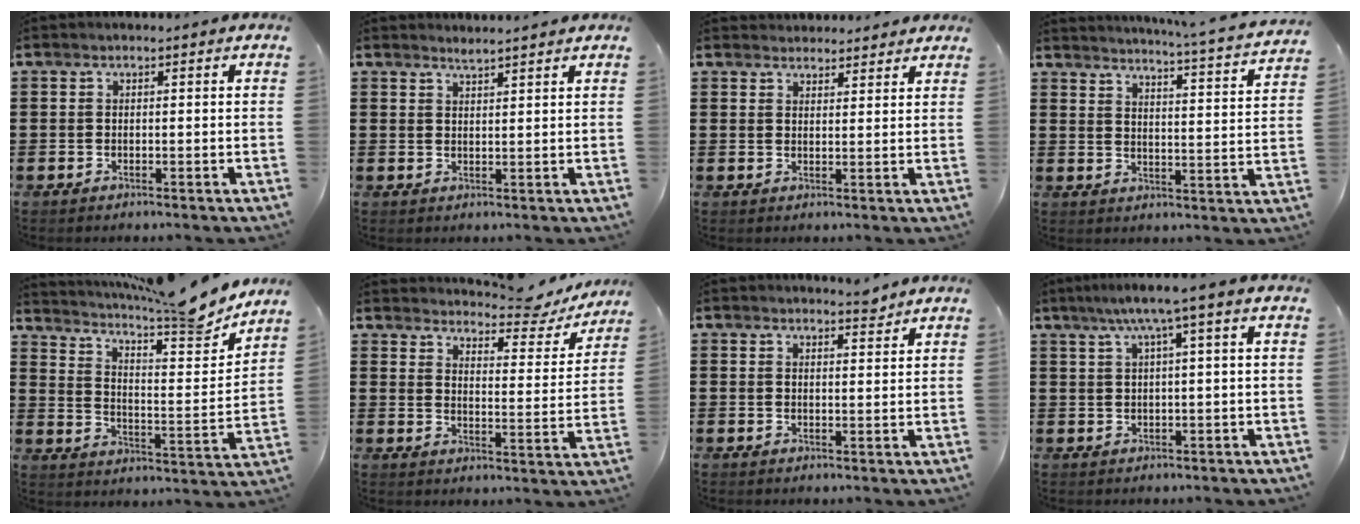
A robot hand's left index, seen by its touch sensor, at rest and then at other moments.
{"total": 1.8, "force": [1.8, -0.2, 0.3], "torque": [-0.009, -0.001, 0.034]}
{"total": 2.4, "force": [2.4, 0.4, -0.3], "torque": [-0.001, -0.005, 0.046]}
{"total": 3.8, "force": [3.5, -1.0, 1.1], "torque": [-0.034, -0.040, 0.048]}
{"total": 9.3, "force": [8.2, 0.6, 4.5], "torque": [-0.088, -0.063, 0.131]}
{"total": 5.5, "force": [5.2, 0.8, 1.4], "torque": [-0.032, -0.042, 0.084]}
{"total": 2.7, "force": [2.7, 0.2, 0.7], "torque": [-0.011, -0.007, 0.048]}
{"total": 4.1, "force": [1.4, -0.4, 3.8], "torque": [-0.076, -0.001, 0.018]}